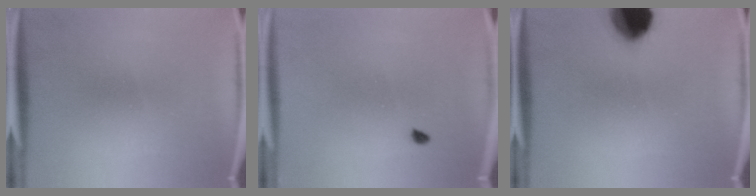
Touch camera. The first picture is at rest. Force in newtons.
{"total": 0.8}
{"total": 14.6}